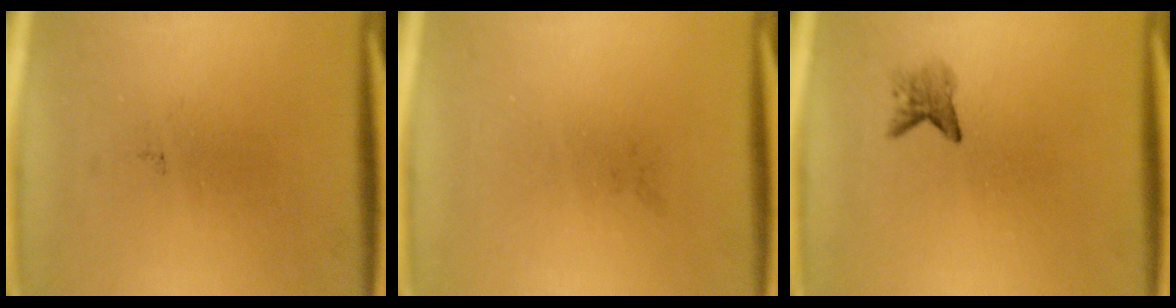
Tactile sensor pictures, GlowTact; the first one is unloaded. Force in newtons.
{"total": 0.0}
{"total": 1.8}